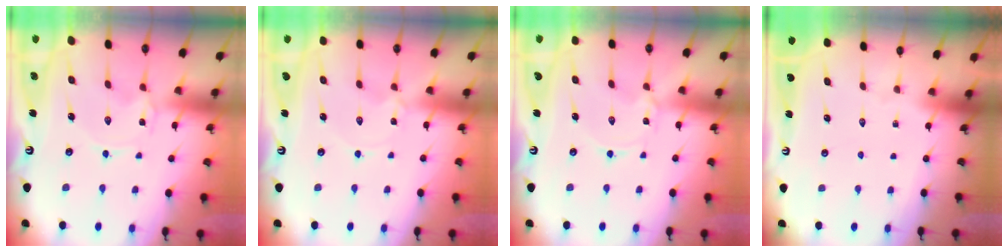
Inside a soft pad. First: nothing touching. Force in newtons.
{"total": 0.6, "press": 0.5, "slide": 0.2}
{"total": 0.9, "press": 0.9, "slide": 0.1}
{"total": 0.0}